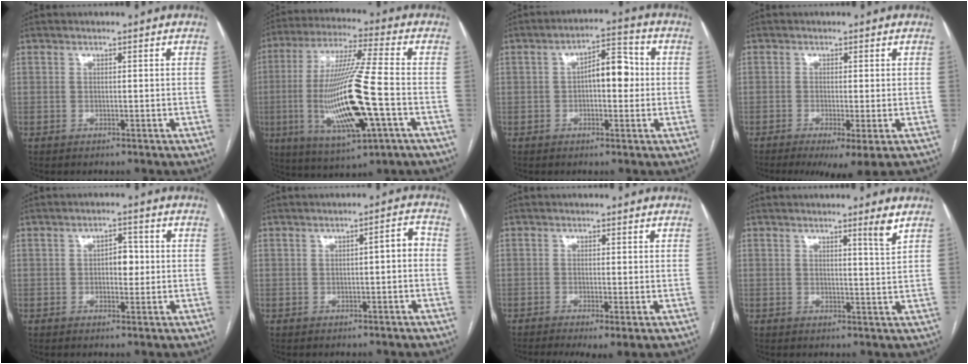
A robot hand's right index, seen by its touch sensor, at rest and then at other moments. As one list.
[{"total": 18.9, "force": [-3.9, 1.7, 18.4], "torque": [-0.377, -0.015, -0.066]}, {"total": 6.6, "force": [0.1, 2.8, 5.9], "torque": [-0.088, 0.027, -0.001]}, {"total": 5.6, "force": [-3.2, 0.5, 4.6], "torque": [-0.063, -0.015, -0.049]}, {"total": 3.2, "force": [0.0, 1.9, 2.6], "torque": [-0.036, 0.010, 0.003]}, {"total": 2.9, "force": [-0.4, 0.7, 2.8], "torque": [-0.034, 0.016, -0.006]}, {"total": 4.6, "force": [-2.7, 0.7, 3.7], "torque": [-0.055, -0.014, -0.044]}, {"total": 2.6, "force": [1.8, -0.7, 1.8], "torque": [-0.029, -0.013, 0.029]}]